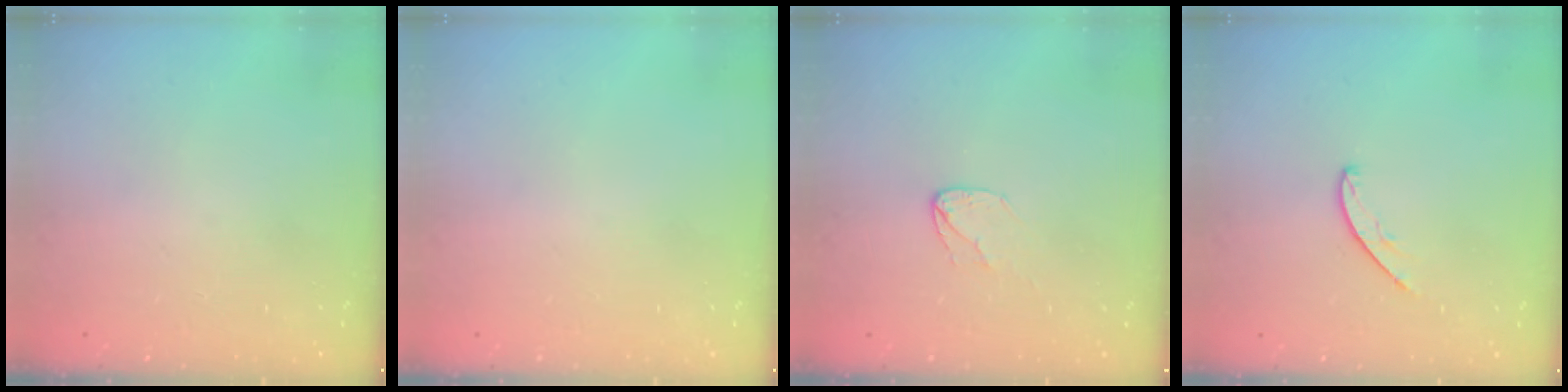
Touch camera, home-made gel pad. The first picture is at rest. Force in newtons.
{"total": 0.0}
{"total": 4.5, "press": 4.4, "slide": 0.3}
{"total": 4.6, "press": 4.6, "slide": 0.5}